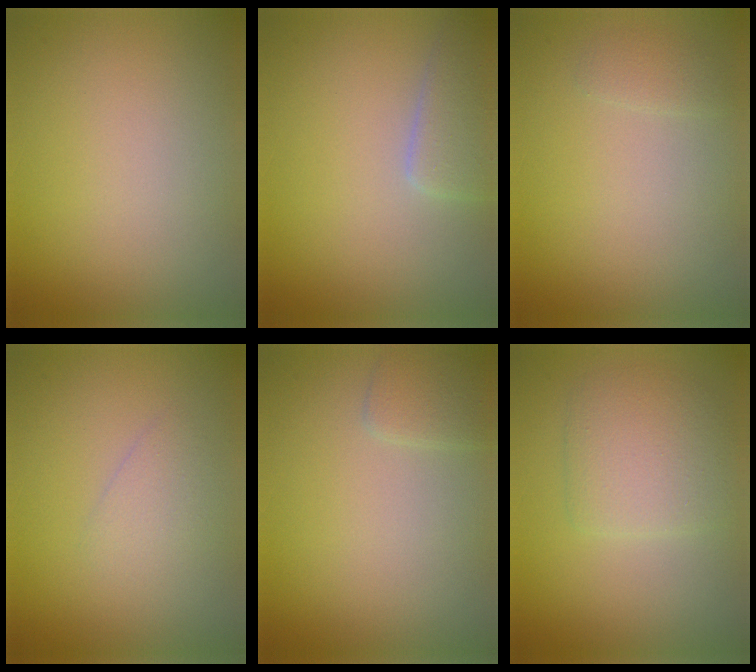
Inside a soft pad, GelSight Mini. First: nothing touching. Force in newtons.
{"total": 2.9, "press": 2.9, "slide": 0.3}
{"total": 0.9, "press": 0.9, "slide": 0.0}
{"total": 1.4, "press": 1.4, "slide": 0.1}
{"total": 1.4, "press": 1.4, "slide": 0.0}
{"total": 3.7, "press": 3.7, "slide": 0.1}